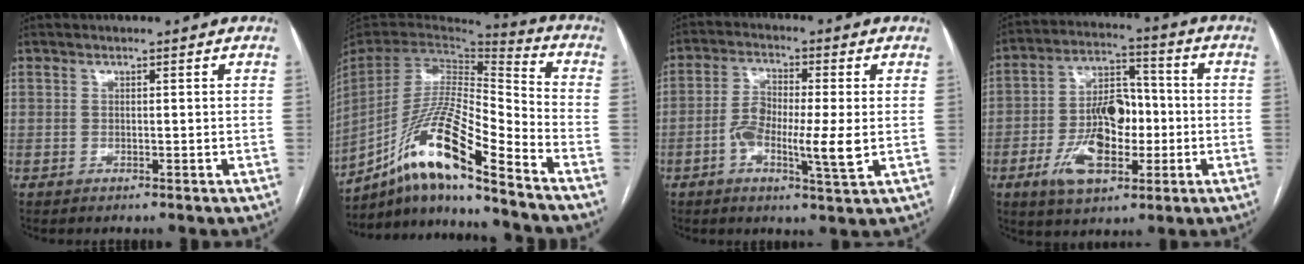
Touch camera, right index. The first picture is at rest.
{"total": 17.6, "force": [-12.3, 1.0, 12.5], "torque": [-0.257, -0.005, -0.228]}
{"total": 8.4, "force": [-1.5, 1.6, 8.1], "torque": [-0.150, 0.003, -0.030]}
{"total": 12.4, "force": [-3.5, 6.5, 10.0], "torque": [-0.193, 0.020, -0.055]}